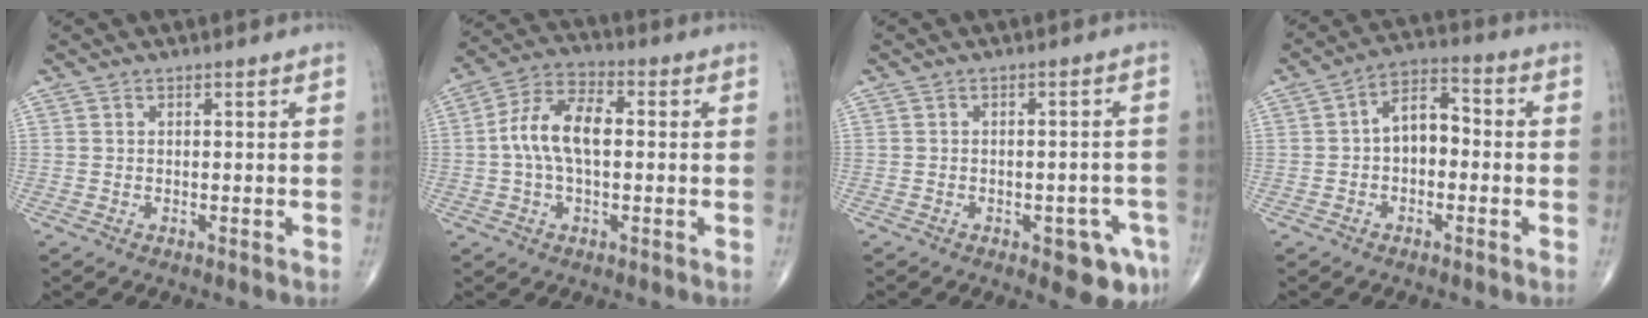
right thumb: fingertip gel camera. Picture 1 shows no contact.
{"total": 10.7, "force": [0.3, 5.7, 9.0], "torque": [-0.177, 0.028, -0.003]}
{"total": 7.1, "force": [-3.4, 2.9, 5.5], "torque": [-0.046, 0.013, -0.037]}
{"total": 7.5, "force": [-0.6, 4.7, 5.8], "torque": [-0.074, 0.031, -0.024]}